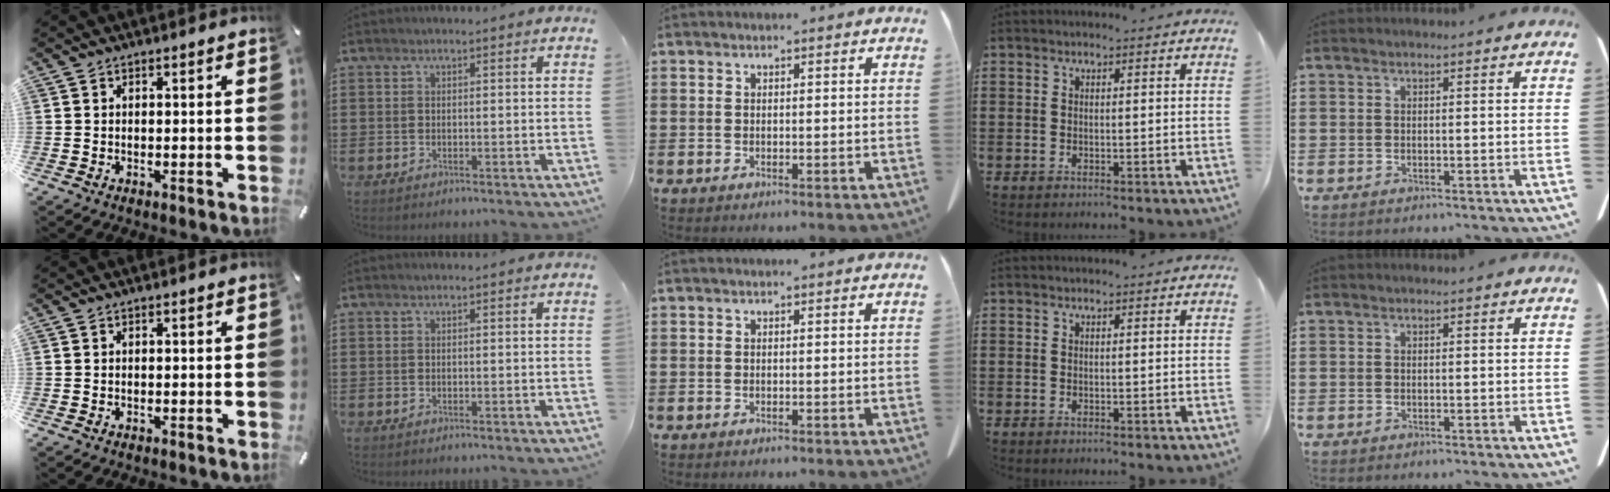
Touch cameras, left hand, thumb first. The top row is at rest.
{}